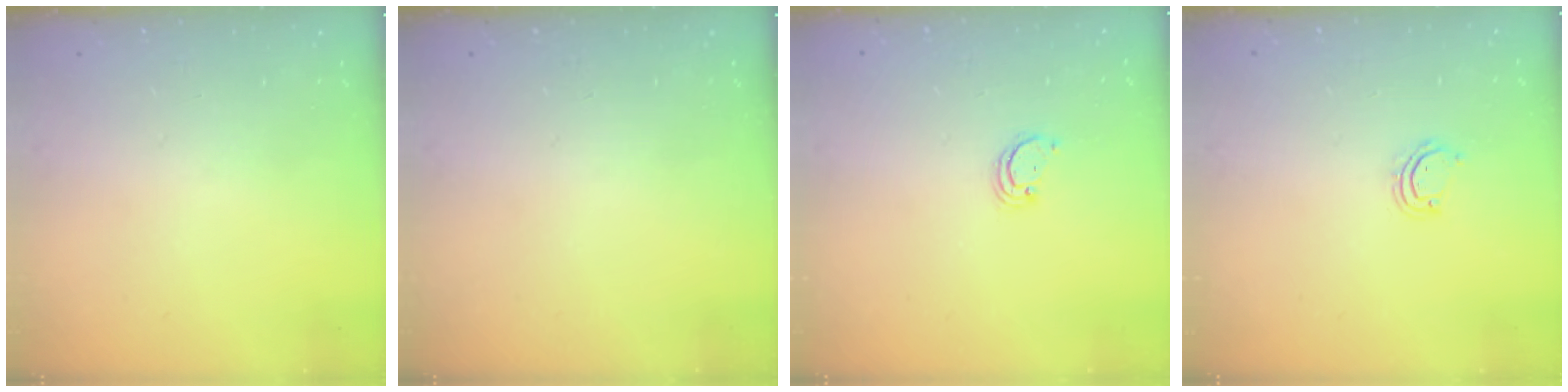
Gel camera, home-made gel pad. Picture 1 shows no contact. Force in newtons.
{"total": 0.0}
{"total": 2.1, "press": 2.1, "slide": 0.2}
{"total": 3.7, "press": 3.6, "slide": 0.3}